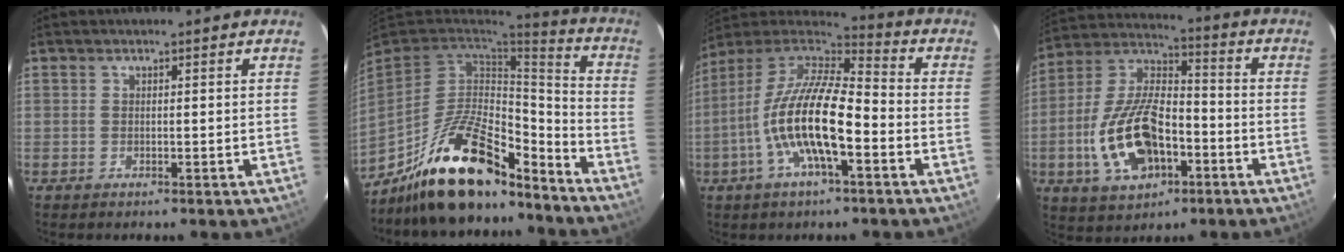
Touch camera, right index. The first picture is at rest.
{"total": 21.7, "force": [-16.0, 7.5, 12.6], "torque": [-0.245, 0.002, -0.261]}
{"total": 16.7, "force": [-5.3, 4.8, 15.1], "torque": [-0.291, -0.007, -0.107]}
{"total": 18.6, "force": [-6.1, 9.9, 14.5], "torque": [-0.308, 0.009, -0.099]}